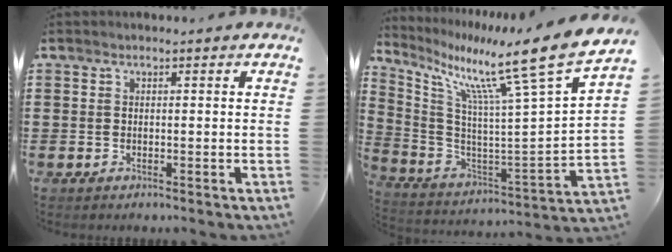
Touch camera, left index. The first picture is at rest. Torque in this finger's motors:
{"motor_torque": [2.14, 0.00, 0.32, 0.21]}